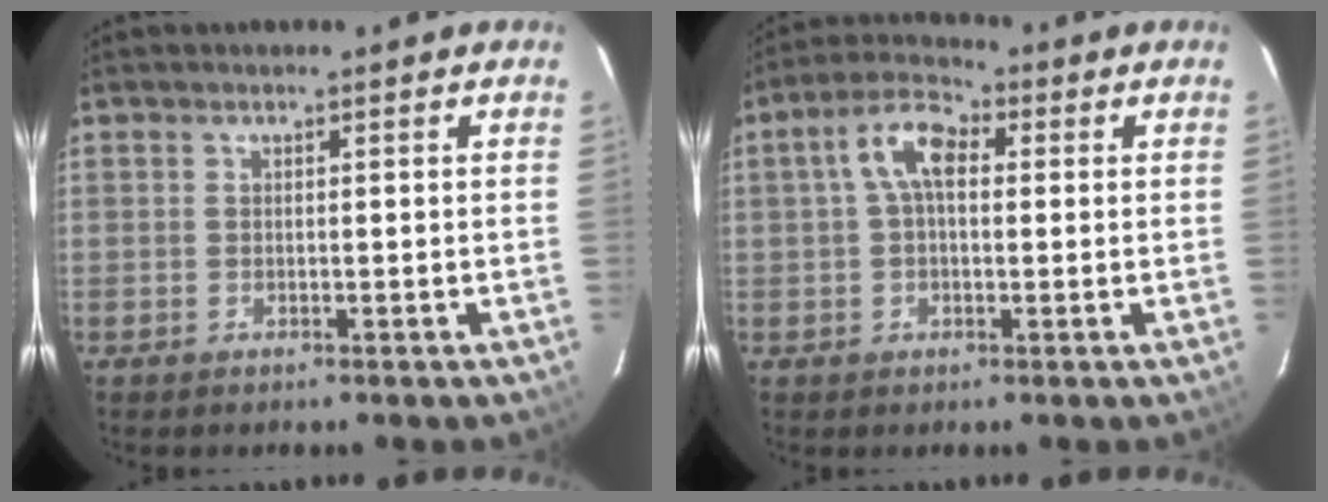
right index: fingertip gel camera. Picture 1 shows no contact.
{"total": 7.5, "force": [1.2, 4.1, 6.1], "torque": [-0.121, 0.026, 0.018]}